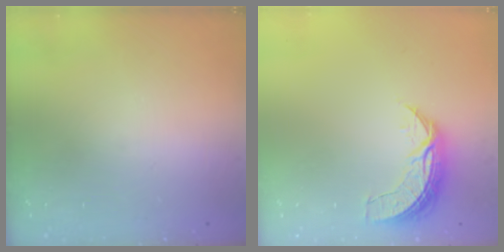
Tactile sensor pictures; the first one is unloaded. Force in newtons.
{"total": 7.4, "press": 7.4, "slide": 0.5}